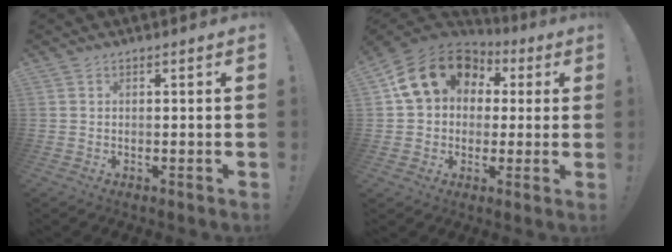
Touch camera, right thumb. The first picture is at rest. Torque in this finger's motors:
{"motor_torque": [0.62, 0.68, 0.58, 0.58, 0.09]}